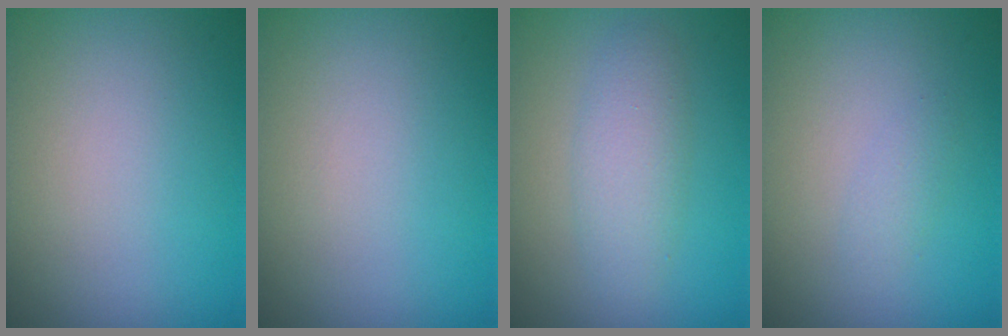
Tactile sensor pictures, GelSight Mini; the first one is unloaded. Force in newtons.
{"total": 0.0}
{"total": 2.9, "press": 2.9, "slide": 0.1}
{"total": 1.0, "press": 1.0, "slide": 0.0}